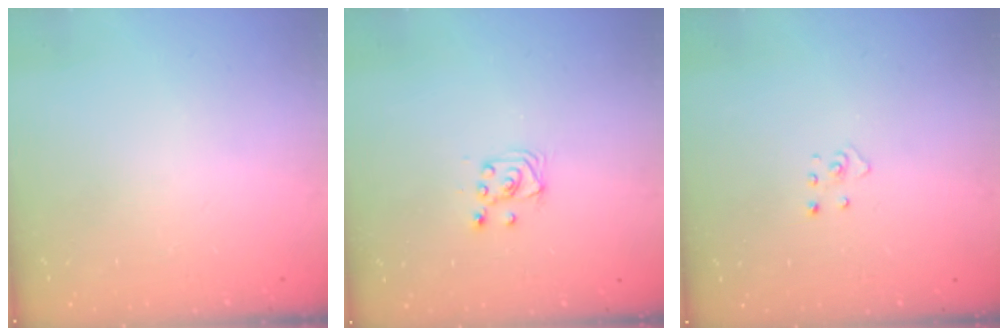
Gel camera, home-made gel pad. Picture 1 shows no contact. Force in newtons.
{"total": 3.5, "press": 3.5, "slide": 0.4}
{"total": 2.9, "press": 2.9, "slide": 0.2}